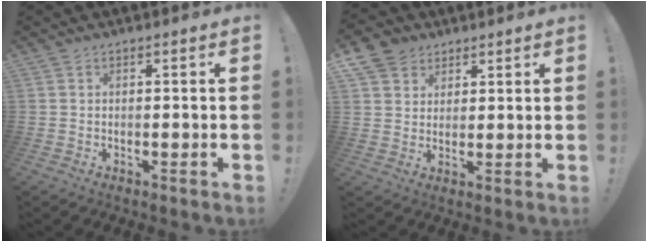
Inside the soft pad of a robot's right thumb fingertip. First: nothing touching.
{"total": 7.4, "force": [4.5, 5.7, 1.3], "torque": [-0.021, -0.026, 0.090]}